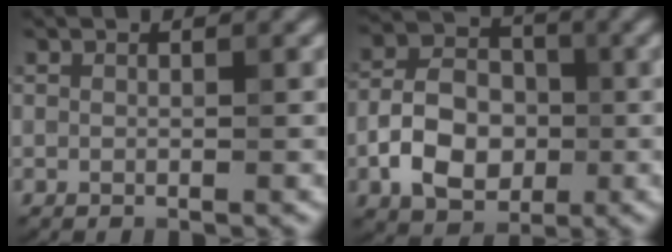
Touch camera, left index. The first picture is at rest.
{"total": 6.3, "force": [-1.7, 4.5, 4.0], "torque": [-0.071, 0.005, -0.037]}